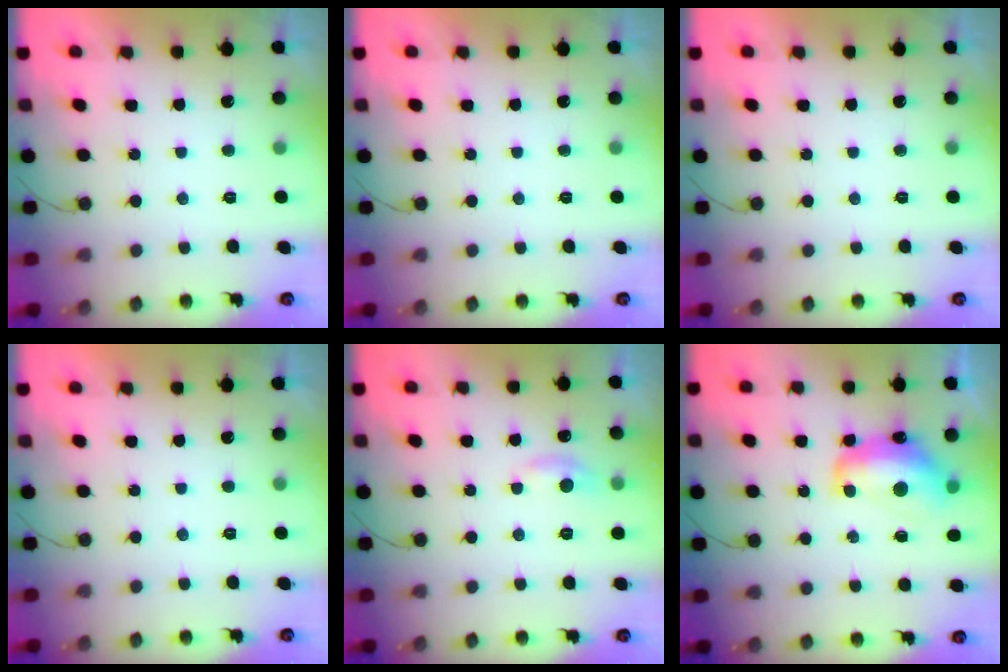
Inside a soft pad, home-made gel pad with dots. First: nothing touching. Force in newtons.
{"total": 0.0}
{"total": 0.0}
{"total": 0.0}
{"total": 5.3, "press": 5.3, "slide": 0.6}
{"total": 12.7, "press": 12.6, "slide": 1.2}